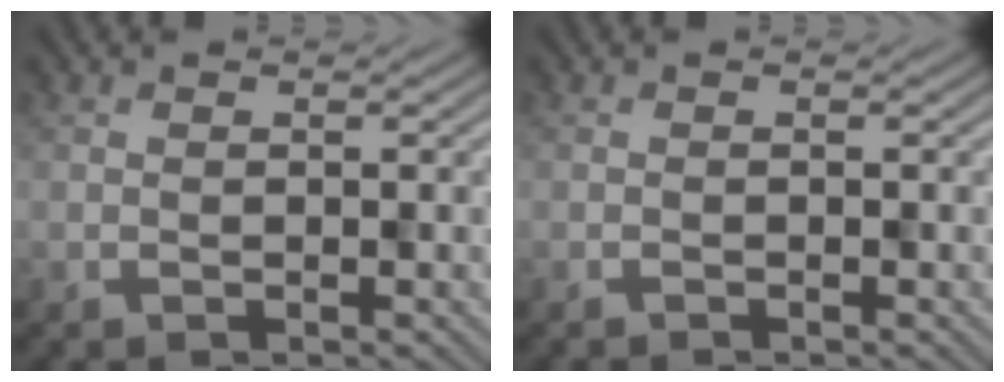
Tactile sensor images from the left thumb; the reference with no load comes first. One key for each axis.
{"total": 0.6, "fx": -0.6, "fy": 0.1, "fz": 0.0, "tx": 0.004, "ty": 0.001, "tz": -0.009}